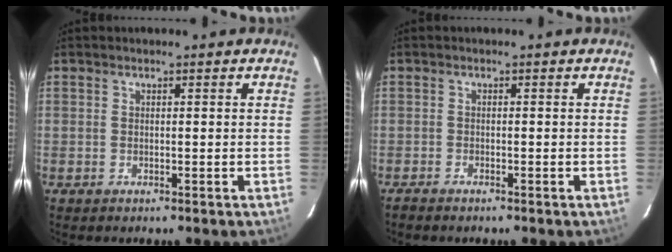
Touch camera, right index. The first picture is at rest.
{"total": 1.7, "force": [-1.5, 0.4, 0.6], "torque": [-0.021, -0.005, -0.030]}